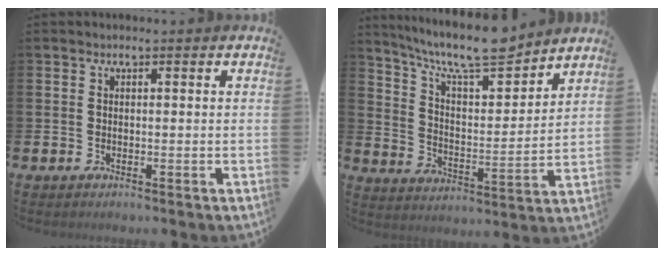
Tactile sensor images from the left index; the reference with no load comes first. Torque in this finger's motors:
{"motor_torque": [0.32, -0.12, 0.96, 0.21]}